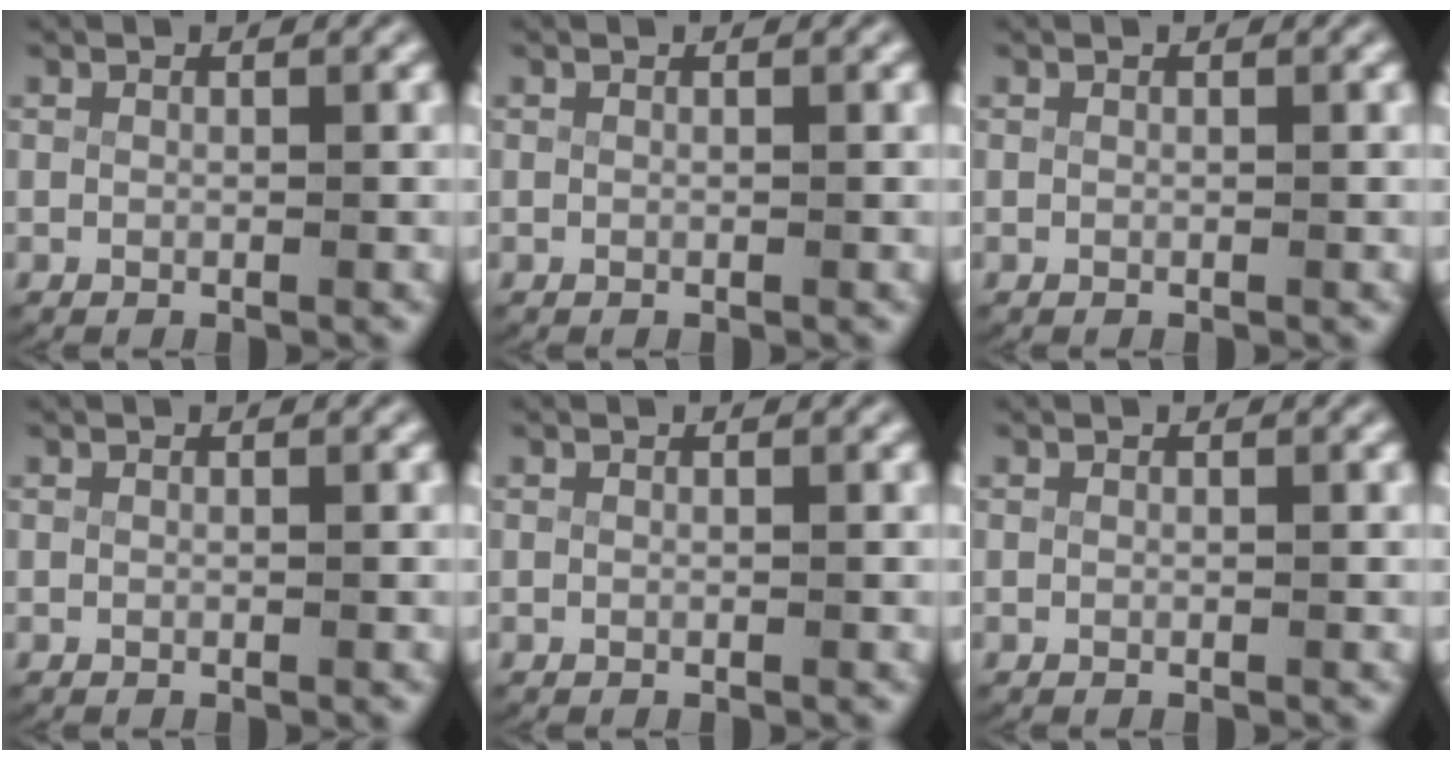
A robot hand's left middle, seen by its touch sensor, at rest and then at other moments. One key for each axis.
{"total": 0.0}
{"total": 0.0}
{"total": 0.0}
{"total": 0.0}
{"total": 0.0}